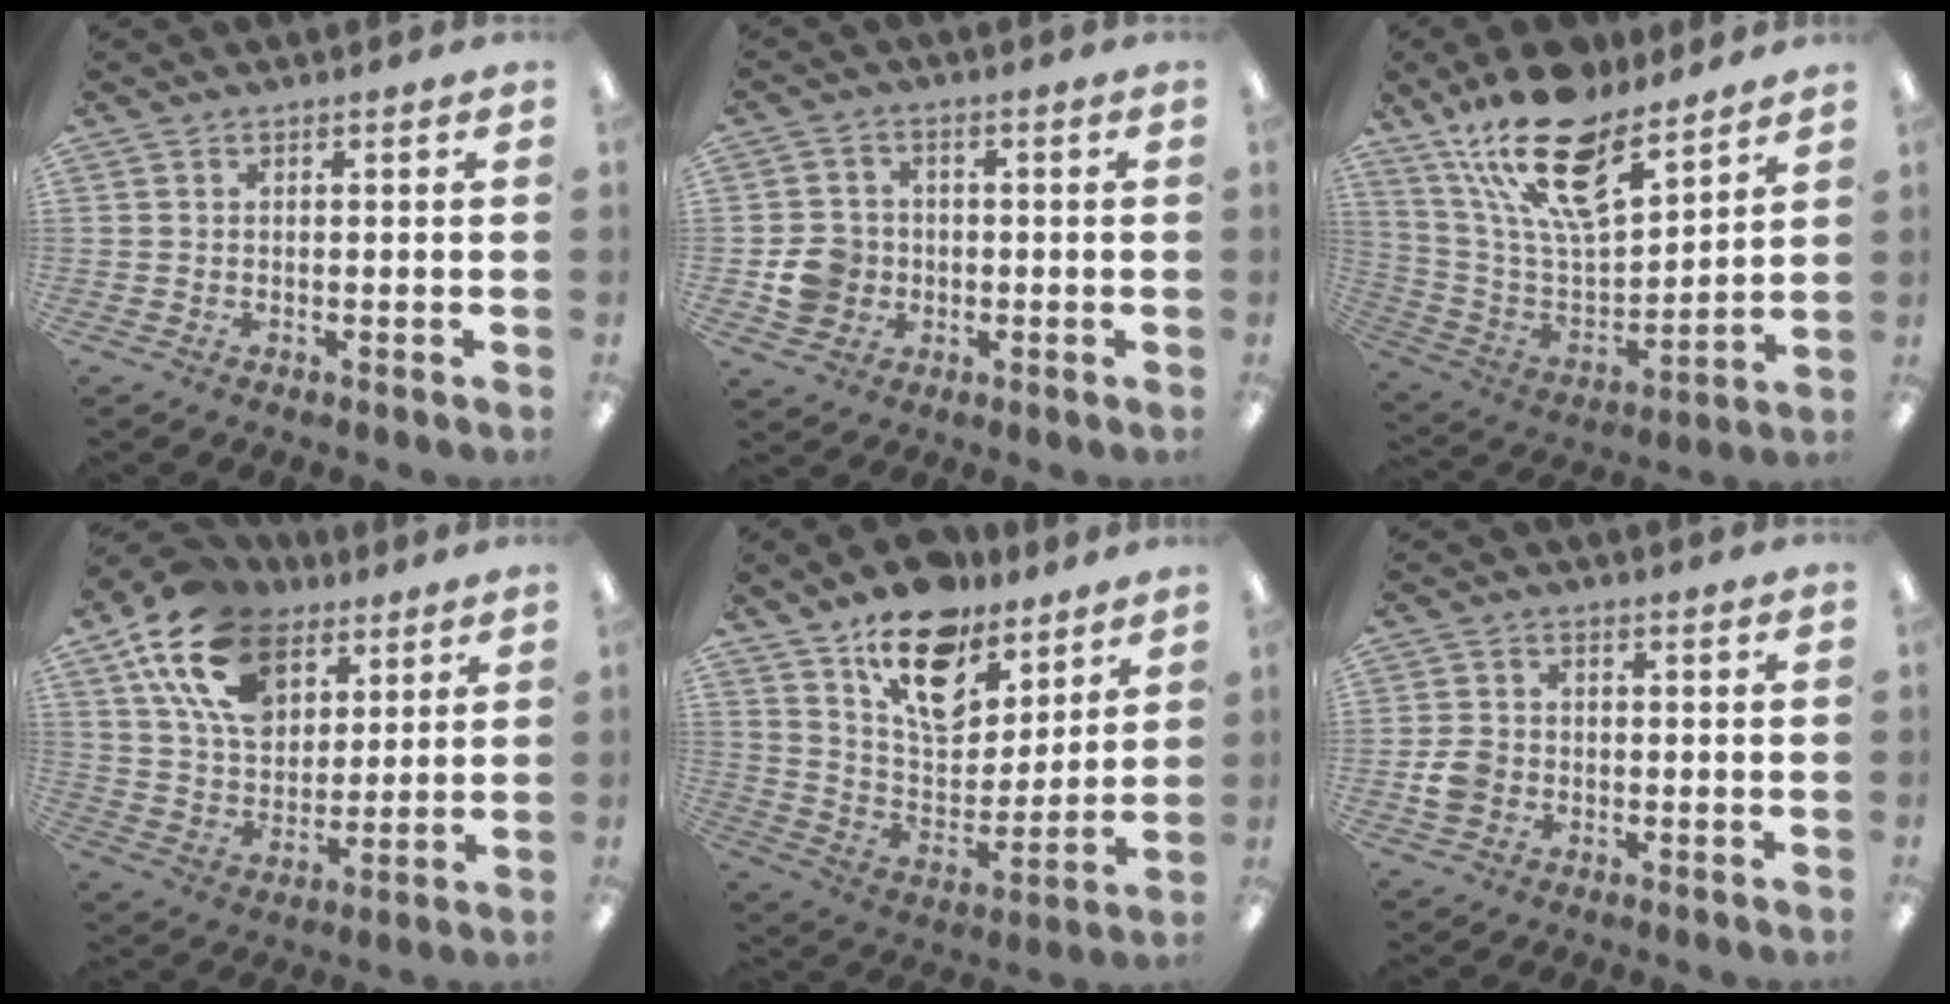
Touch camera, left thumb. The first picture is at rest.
{"total": 6.7, "force": [-1.2, 6.3, 2.2], "torque": [-0.041, 0.011, -0.021]}
{"total": 22.2, "force": [15.3, 9.3, 13.1], "torque": [-0.238, -0.084, 0.273]}
{"total": 18.4, "force": [10.1, 11.5, 10.2], "torque": [-0.194, -0.027, 0.187]}
{"total": 17.5, "force": [11.9, 9.6, 8.5], "torque": [-0.136, -0.072, 0.212]}
{"total": 4.5, "force": [-1.1, 3.7, 2.3], "torque": [-0.037, 0.004, -0.022]}